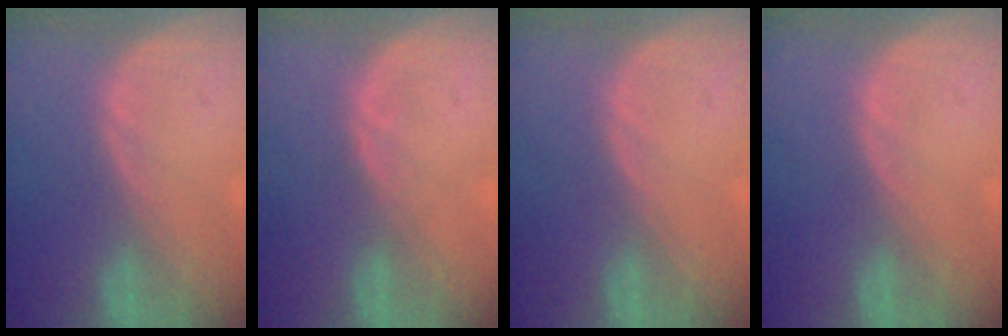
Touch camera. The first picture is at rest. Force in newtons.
{"total": 0.9, "press": 0.9, "slide": 0.2}
{"total": 0.0}
{"total": 0.0}